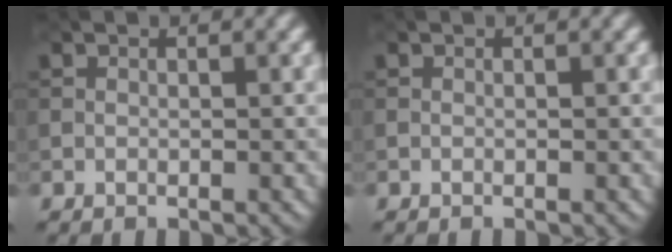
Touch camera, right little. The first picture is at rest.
{"total": 0.0}